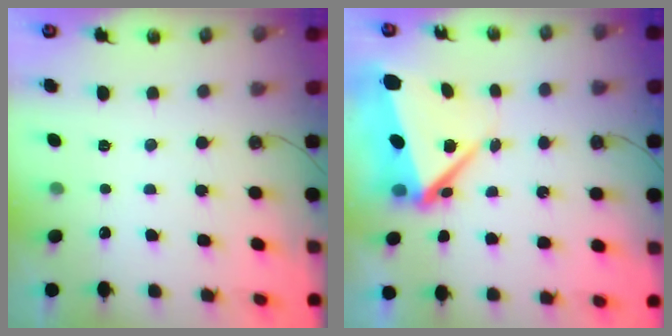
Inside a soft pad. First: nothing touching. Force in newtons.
{"total": 10.2, "press": 8.8, "slide": 5.2}